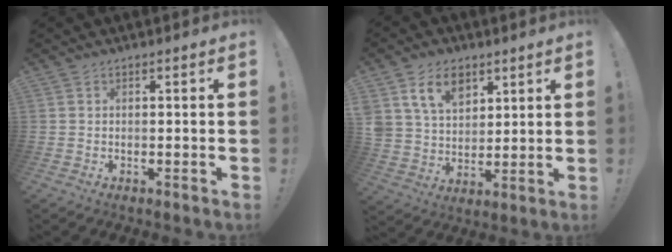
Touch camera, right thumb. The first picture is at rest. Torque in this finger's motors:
{"motor_torque": [1.14, 1.52, 0.44, -0.26, 0.06]}